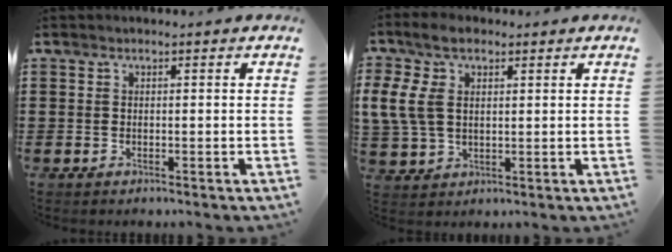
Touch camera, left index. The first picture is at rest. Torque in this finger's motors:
{"motor_torque": [2.14, 0.00, 0.50, 0.21]}